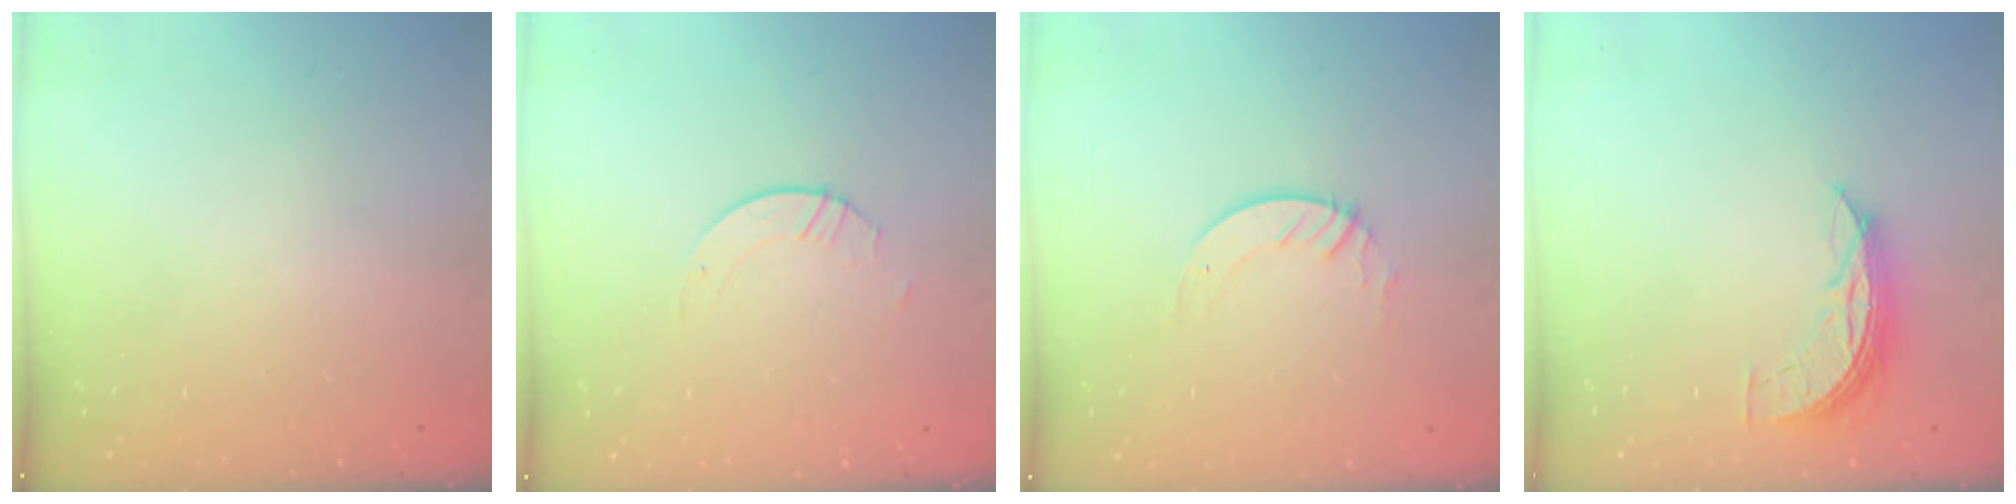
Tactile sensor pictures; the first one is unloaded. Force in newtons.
{"total": 2.1, "press": 2.1, "slide": 0.1}
{"total": 3.1, "press": 3.1, "slide": 0.2}
{"total": 6.9, "press": 6.9, "slide": 0.3}